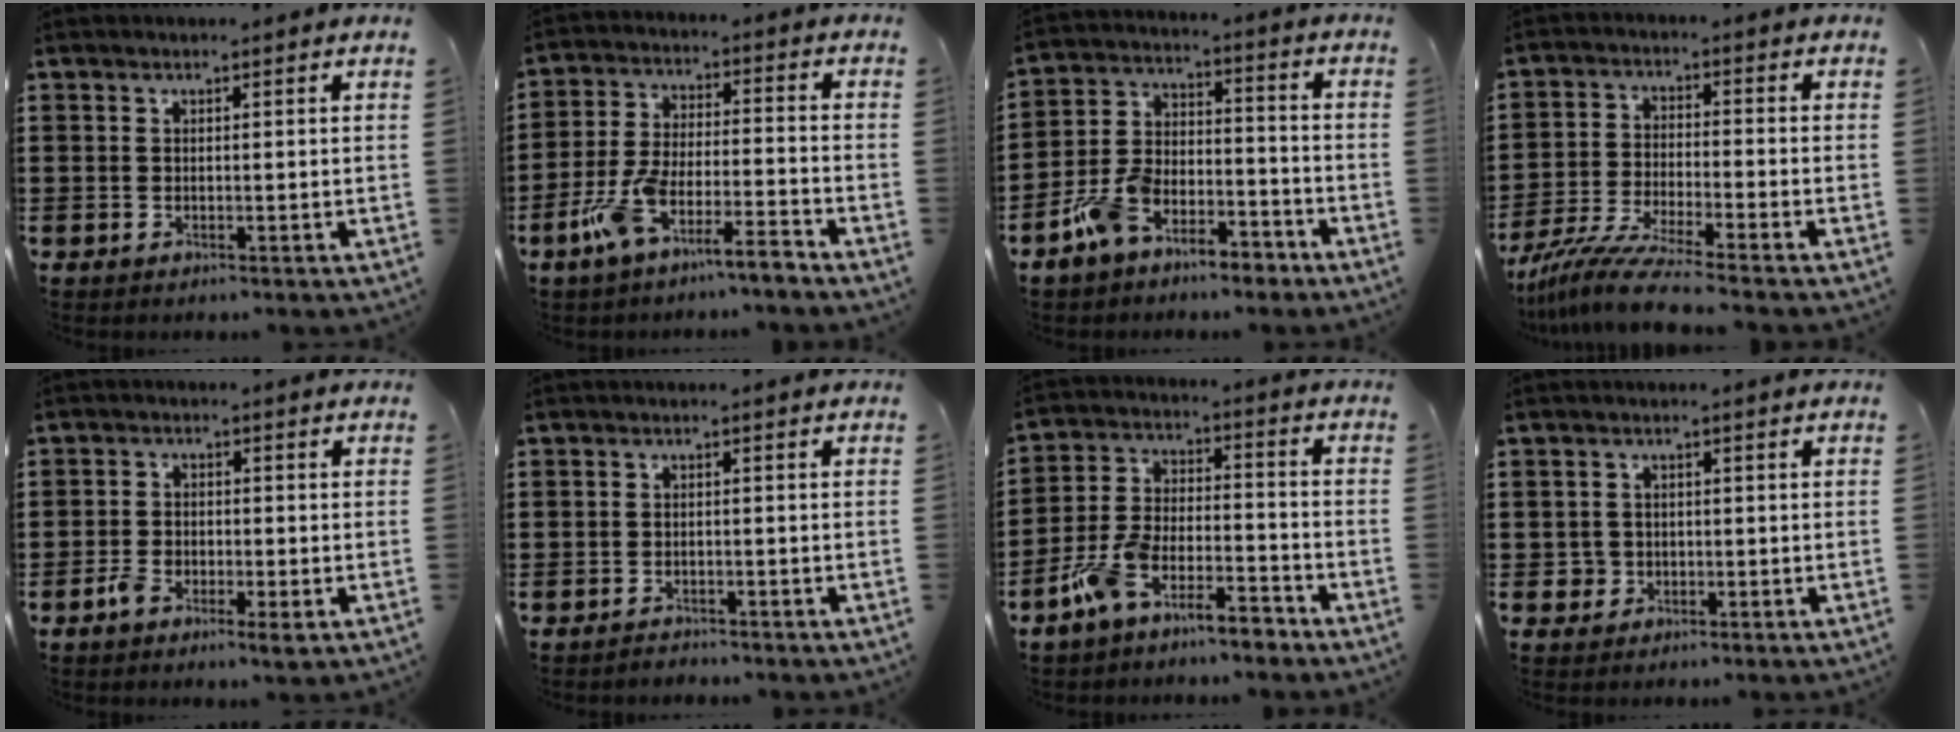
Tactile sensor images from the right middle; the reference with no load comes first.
{"total": 8.0, "force": [-6.3, 0.7, 4.8], "torque": [-0.117, -0.009, -0.128]}
{"total": 8.2, "force": [-6.8, 3.3, 3.2], "torque": [-0.073, 0.021, -0.136]}
{"total": 7.3, "force": [-6.4, -0.2, 3.5], "torque": [-0.086, -0.016, -0.128]}
{"total": 3.0, "force": [-1.9, 1.4, 2.0], "torque": [-0.046, 0.000, -0.039]}
{"total": 1.3, "force": [-1.3, 0.2, -0.2], "torque": [-0.001, 0.003, -0.030]}
{"total": 8.4, "force": [-7.3, 1.8, 3.7], "torque": [-0.086, 0.009, -0.149]}
{"total": 1.9, "force": [-0.6, 1.8, 0.3], "torque": [-0.011, 0.004, -0.015]}